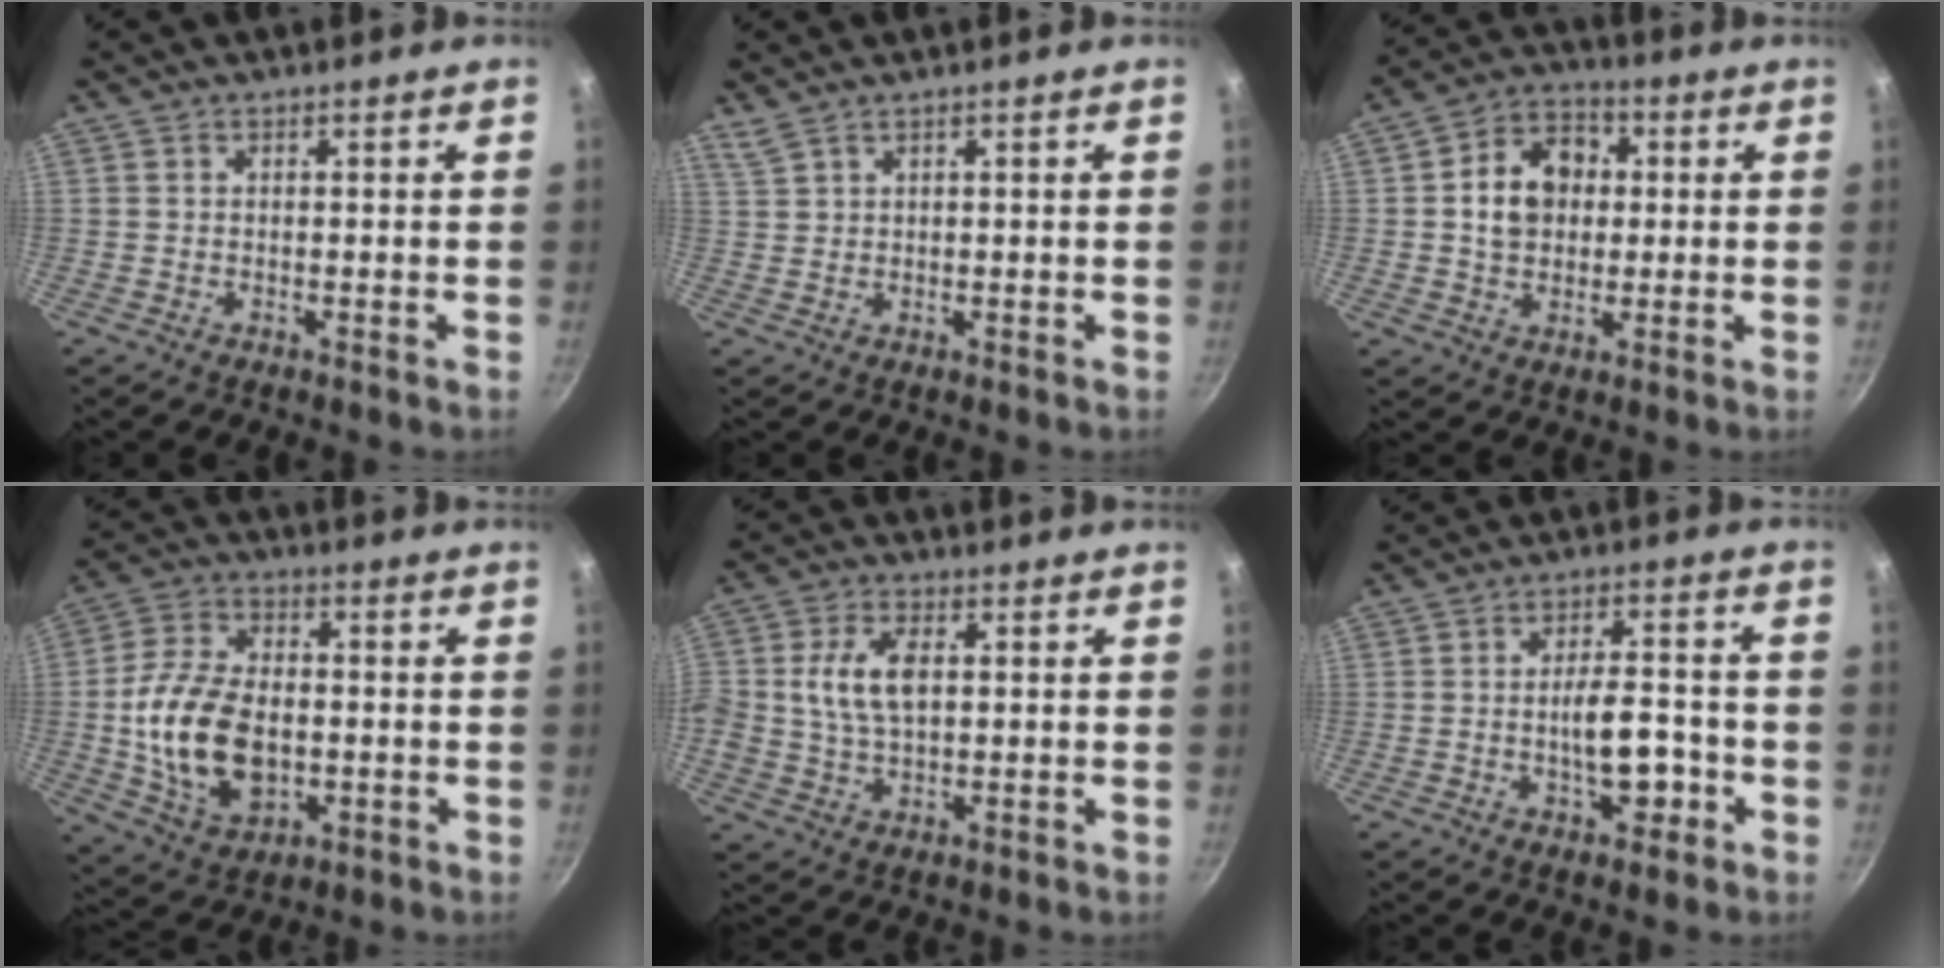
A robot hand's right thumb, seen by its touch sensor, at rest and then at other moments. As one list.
[{"total": 2.2, "force": [1.9, 0.6, 1.0], "torque": [-0.023, -0.002, 0.047]}, {"total": 10.8, "force": [1.2, 8.6, 6.4], "torque": [-0.076, 0.019, 0.009]}, {"total": 16.8, "force": [-1.5, 10.7, 12.8], "torque": [-0.227, 0.012, -0.023]}, {"total": 8.7, "force": [1.2, 5.4, 6.8], "torque": [-0.121, 0.010, 0.019]}, {"total": 8.5, "force": [-2.5, 3.9, 7.1], "torque": [-0.086, 0.024, -0.040]}]